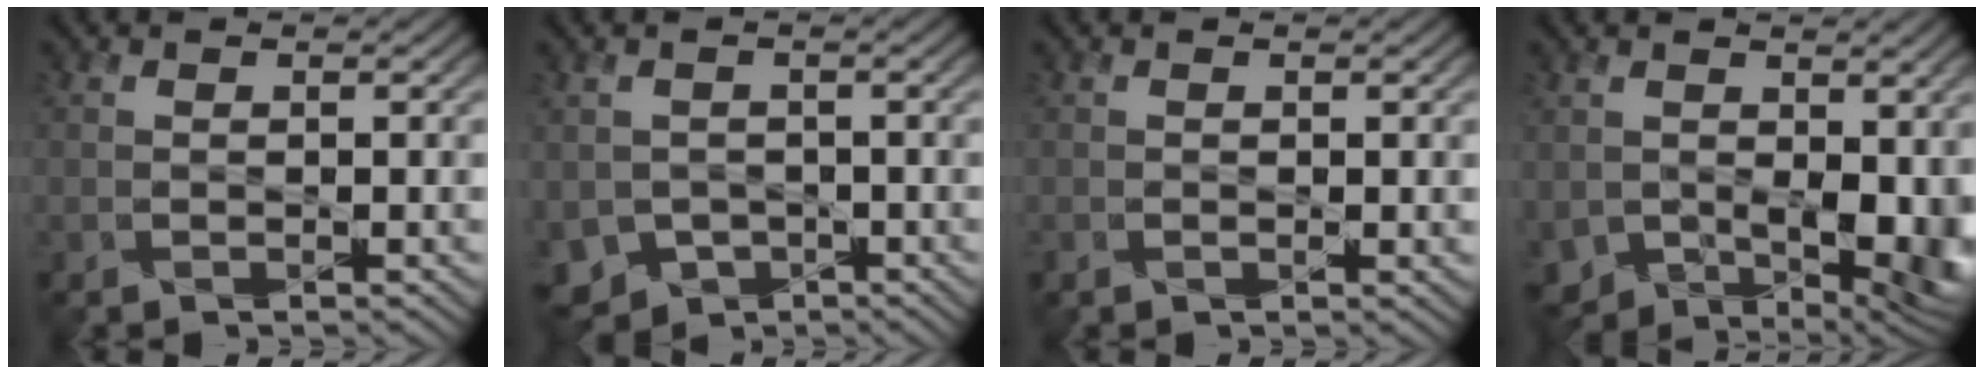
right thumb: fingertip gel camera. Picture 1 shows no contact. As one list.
[{"total": 4.2, "force": [-2.0, 3.5, 1.4], "torque": [-0.044, -0.010, -0.038]}, {"total": 0.6, "force": [-0.1, 0.4, 0.4], "torque": [-0.008, -0.003, 0.001]}, {"total": 12.1, "force": [-0.7, 8.6, 8.5], "torque": [-0.170, -0.058, 0.024]}]